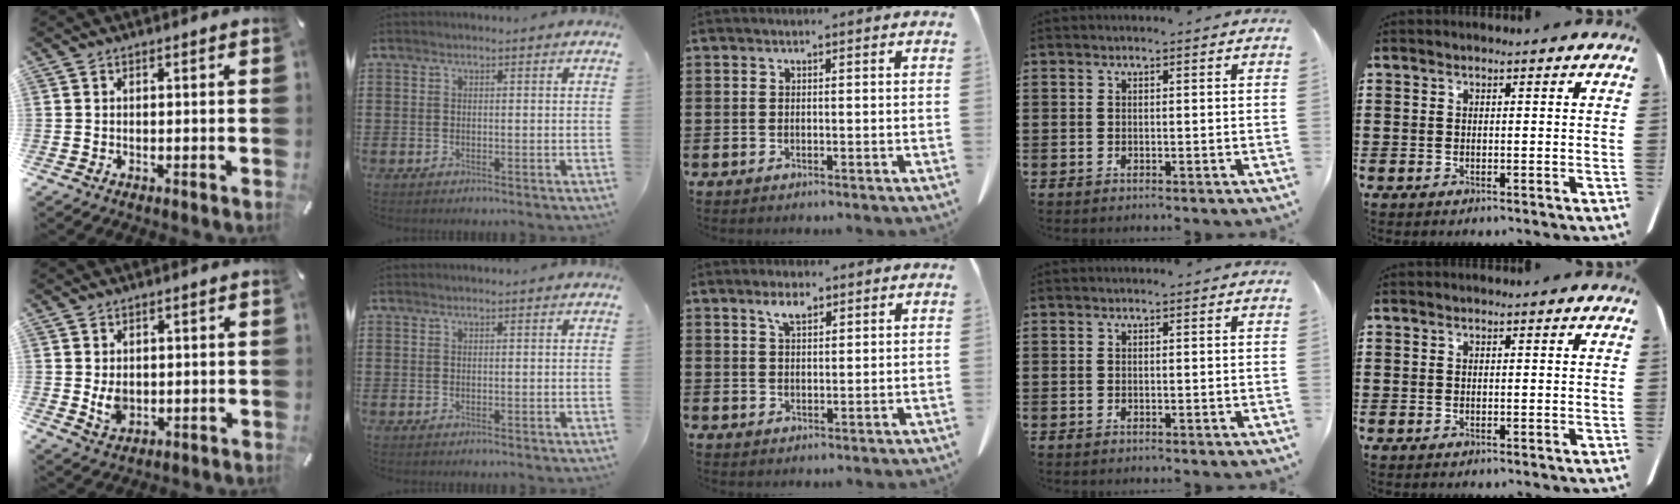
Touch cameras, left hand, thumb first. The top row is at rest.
{"thumb": {"total": 4.5, "force": [0.2, 3.6, 2.6], "torque": [-0.046, -0.007, 0.001]}, "middle": {"total": 3.3, "force": [2.3, 1.3, 2.1], "torque": [-0.039, 0.000, 0.040]}}